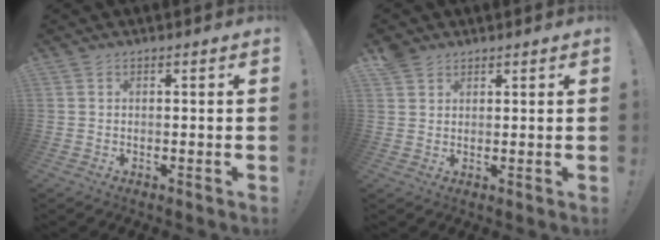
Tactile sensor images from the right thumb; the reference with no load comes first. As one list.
[{"total": 3.2, "force": [2.4, 2.0, 0.7], "torque": [-0.009, -0.011, 0.044]}]